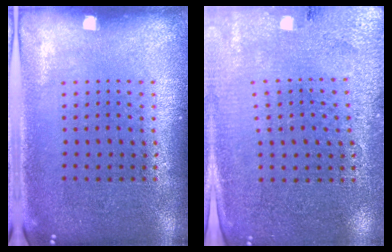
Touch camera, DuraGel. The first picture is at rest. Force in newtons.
{"total": 2.8, "press": 2.7, "slide": 0.5}